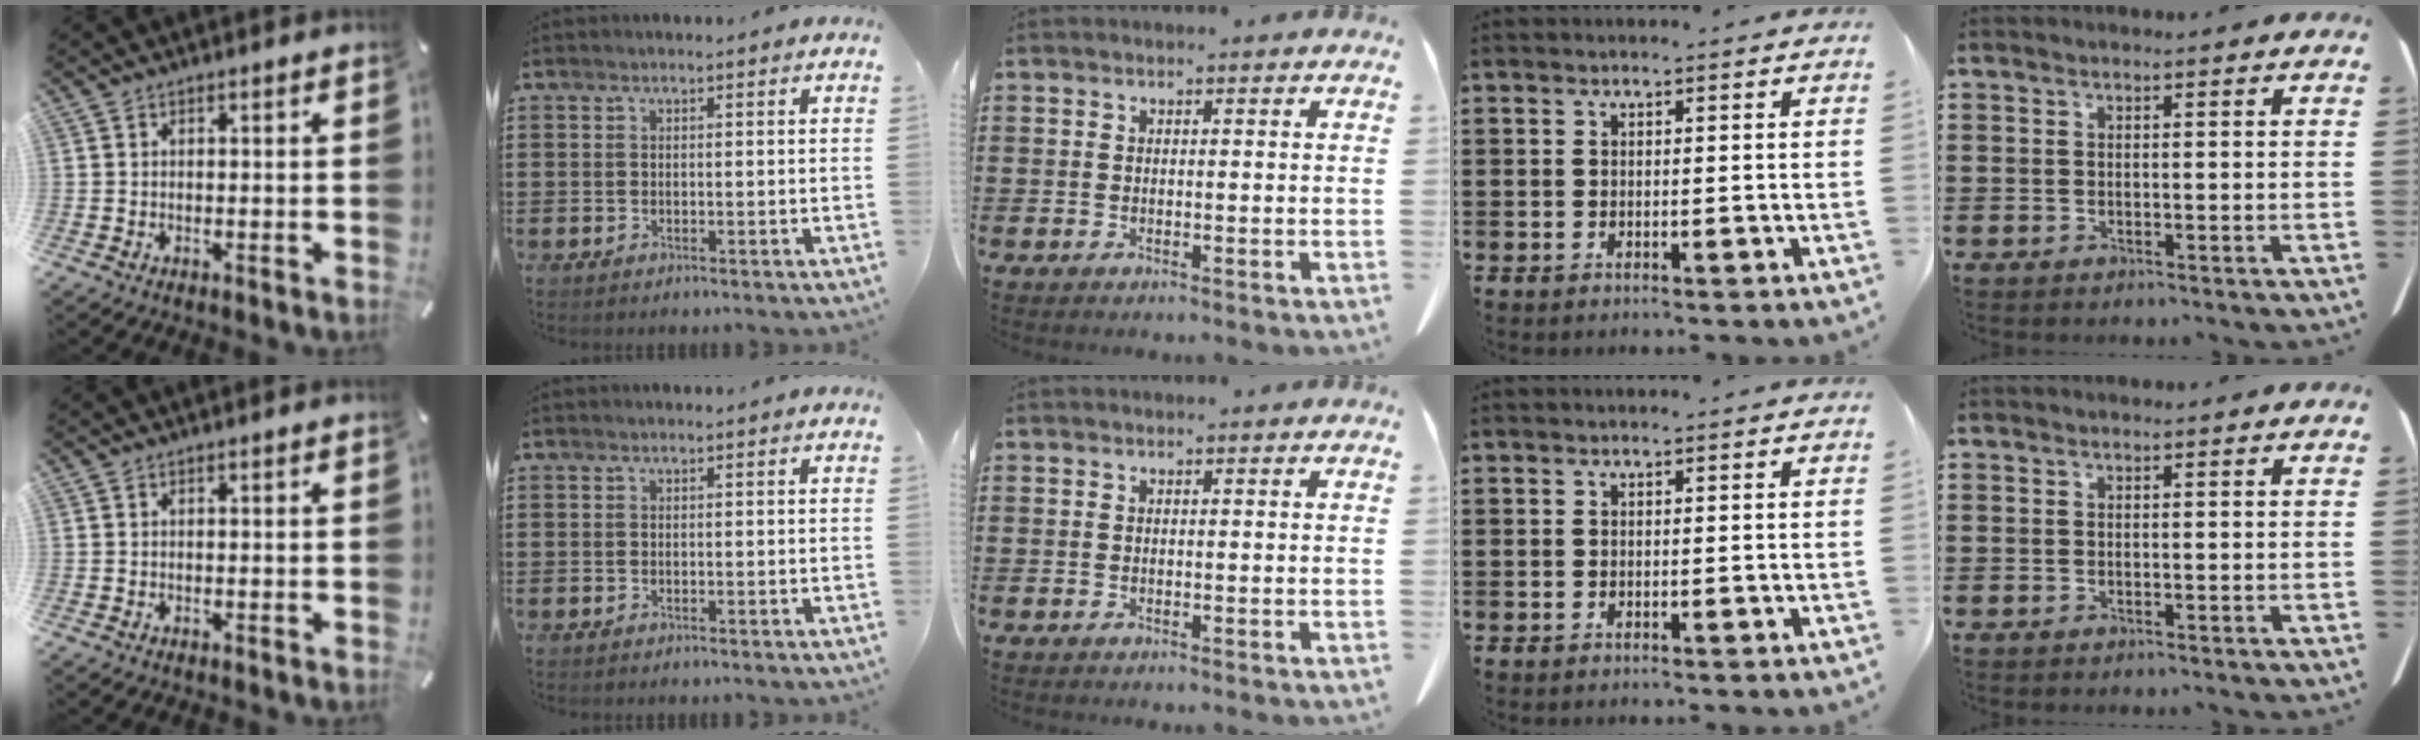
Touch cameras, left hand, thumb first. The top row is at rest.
{}